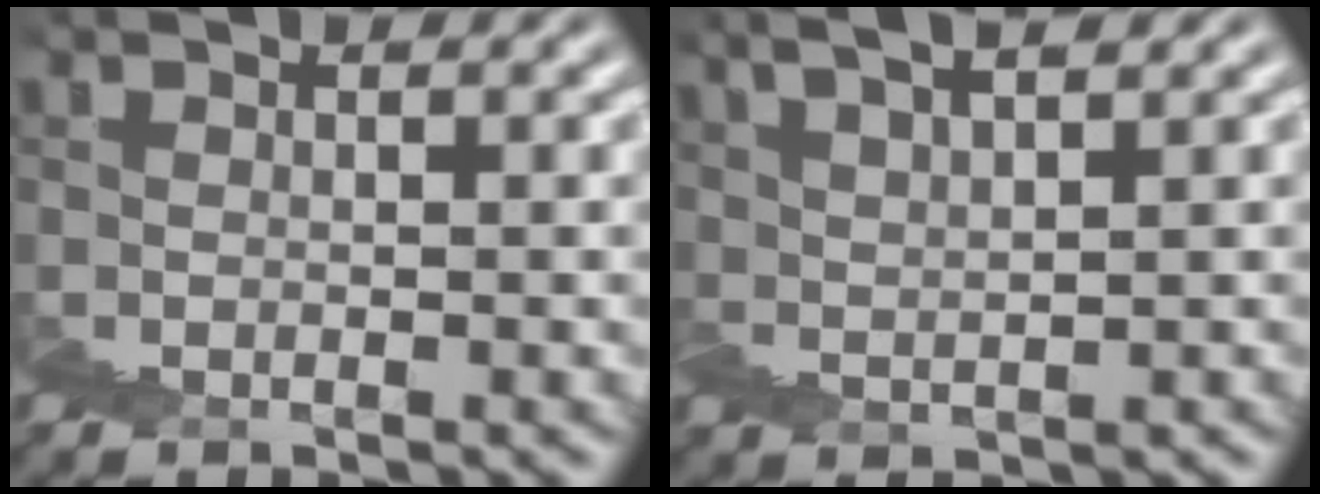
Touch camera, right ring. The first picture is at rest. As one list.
[{"total": 3.2, "force": [2.3, -1.3, 1.8], "torque": [-0.010, 0.027, 0.036]}]